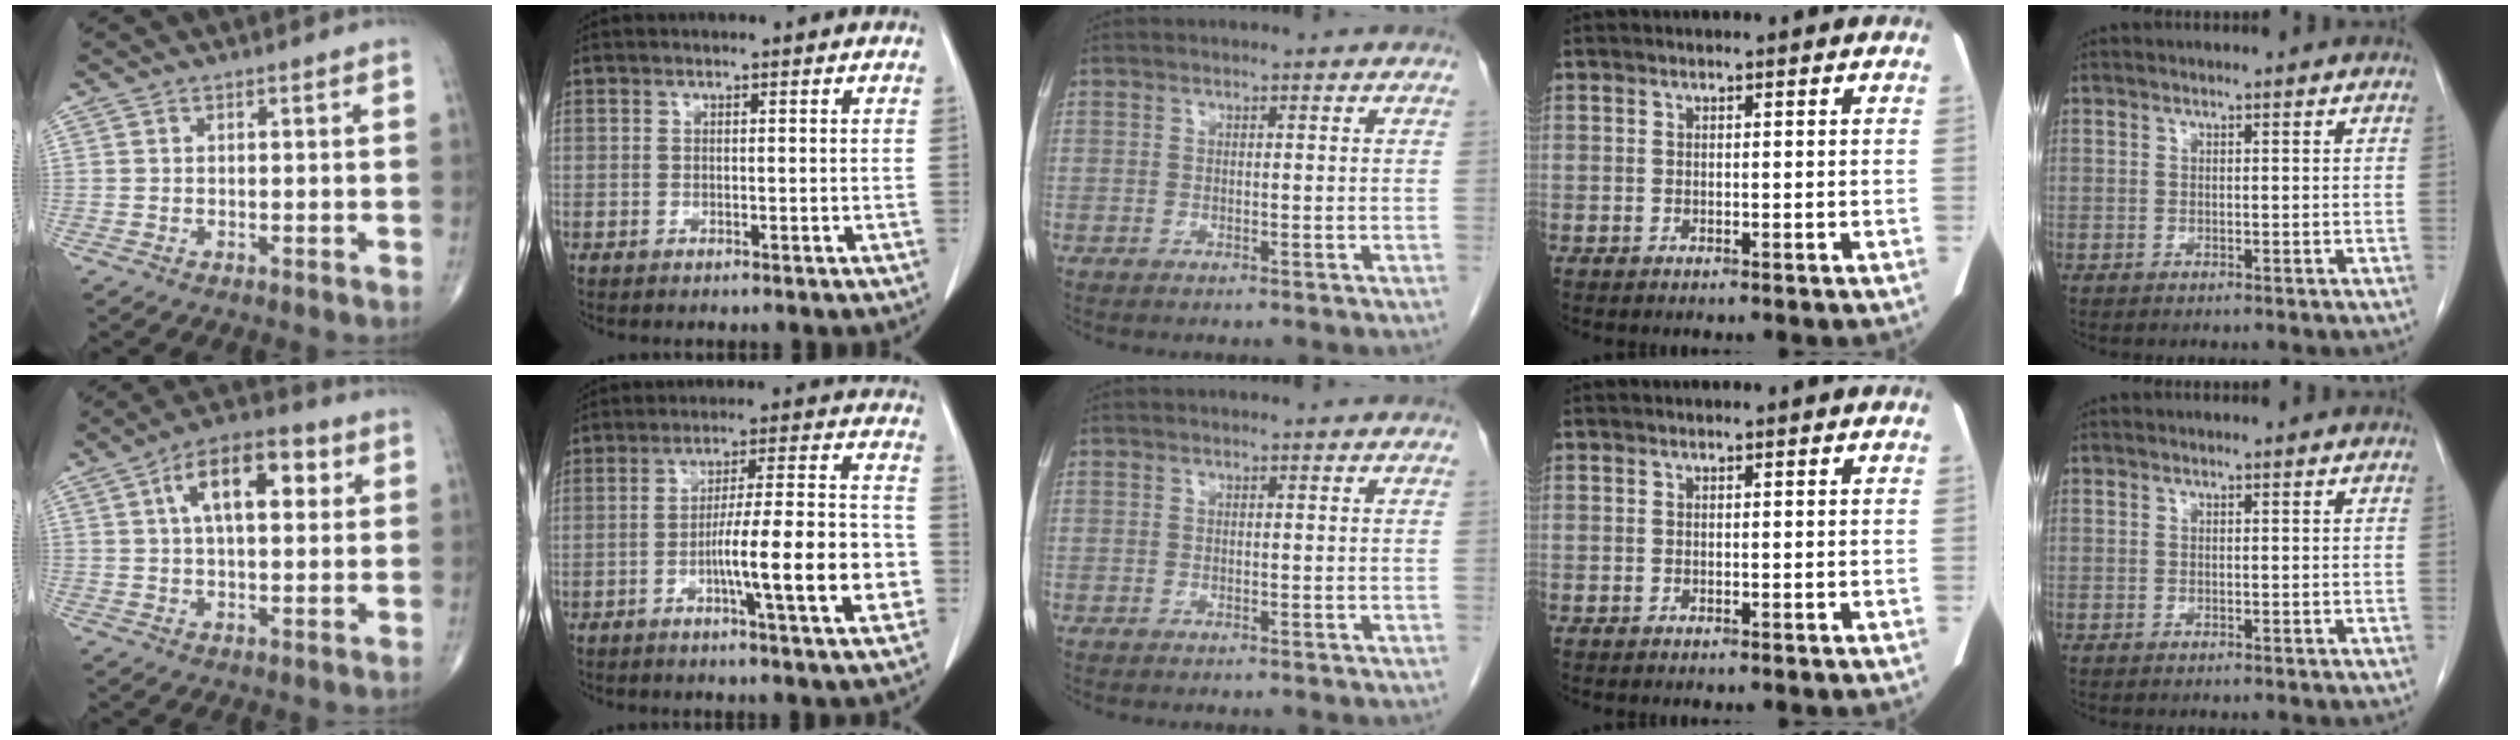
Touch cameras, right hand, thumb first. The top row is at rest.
{"thumb": {"total": 12.5, "force": [3.7, 6.0, 10.3], "torque": [-0.151, 0.015, 0.054]}, "index": {"total": 13.3, "force": [-3.9, 0.6, 12.7], "torque": [-0.196, 0.006, -0.060]}}